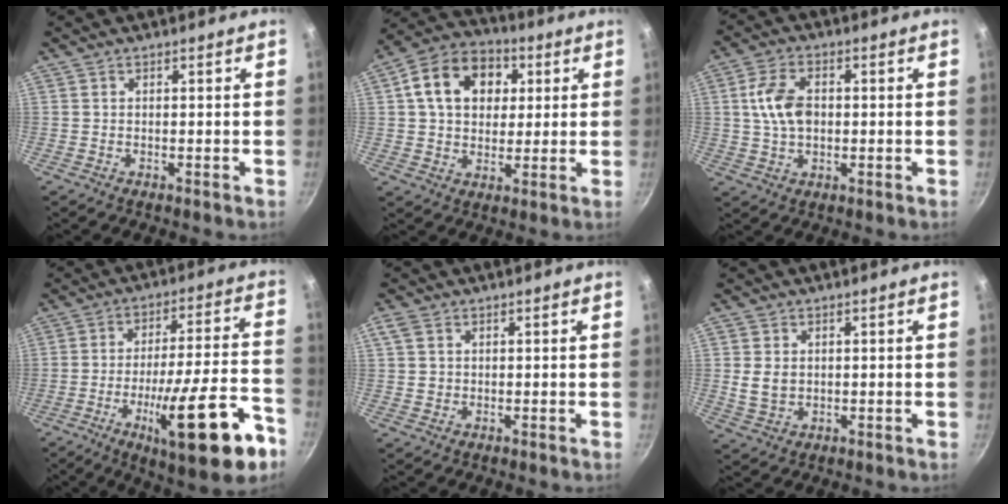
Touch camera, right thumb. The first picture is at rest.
{"total": 14.7, "force": [3.9, 11.0, 8.9], "torque": [-0.127, 0.017, 0.052]}
{"total": 8.4, "force": [0.7, 5.4, 6.3], "torque": [-0.112, 0.011, 0.008]}
{"total": 21.7, "force": [-10.2, 5.0, 18.5], "torque": [-0.252, 0.040, -0.151]}
{"total": 3.2, "force": [0.9, 2.6, 1.5], "torque": [-0.023, -0.002, 0.015]}
{"total": 4.8, "force": [0.4, 3.8, 3.0], "torque": [-0.050, -0.004, 0.012]}